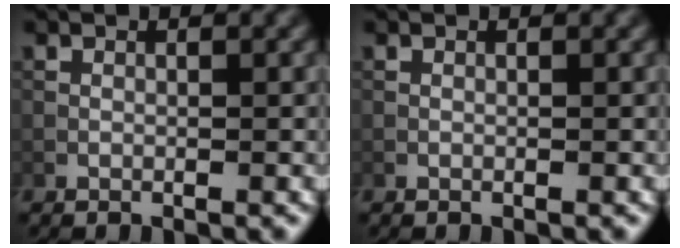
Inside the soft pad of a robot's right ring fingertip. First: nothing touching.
{"total": 0.0}